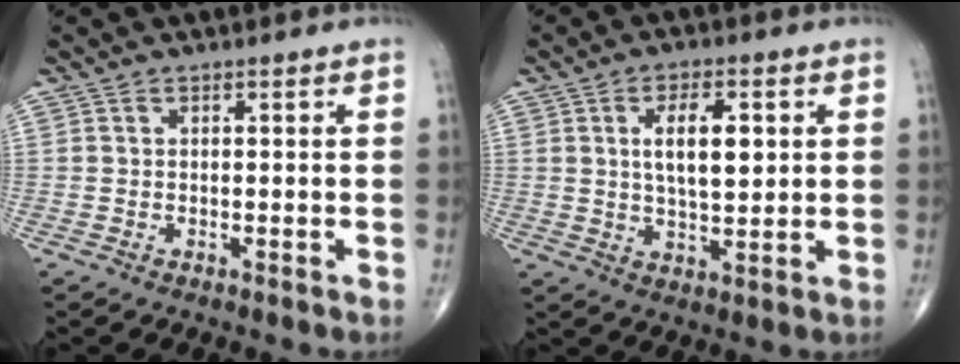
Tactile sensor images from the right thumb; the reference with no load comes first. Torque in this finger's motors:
{"motor_torque": [0.64, 0.69, 1.02, 0.10, 0.31]}